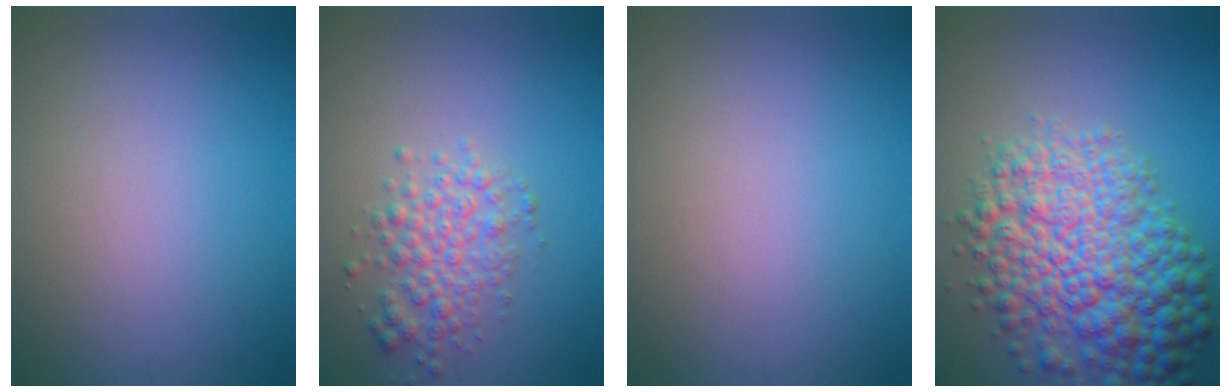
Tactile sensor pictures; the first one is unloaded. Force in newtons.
{"total": 3.3, "press": 3.3, "slide": 0.1}
{"total": 0.0}
{"total": 10.3, "press": 10.3, "slide": 0.2}